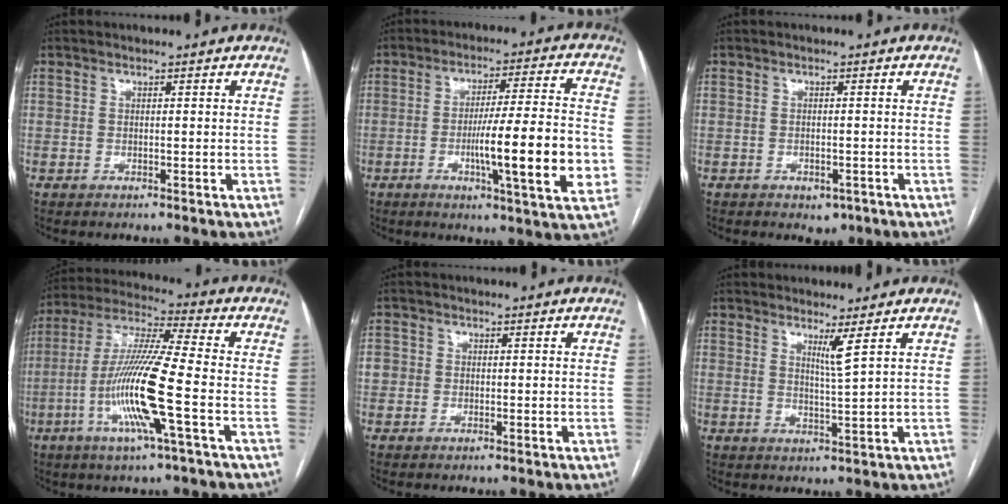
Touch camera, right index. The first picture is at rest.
{"total": 15.4, "force": [-3.3, 0.5, 15.0], "torque": [-0.223, -0.007, -0.052]}
{"total": 2.1, "force": [-1.1, 1.5, 0.9], "torque": [-0.004, 0.003, -0.006]}
{"total": 14.7, "force": [-4.3, -0.2, 14.1], "torque": [-0.286, -0.008, -0.089]}
{"total": 2.2, "force": [0.0, 2.1, 0.5], "torque": [-0.005, 0.010, 0.002]}
{"total": 2.8, "force": [1.7, -0.9, 2.1], "torque": [-0.038, -0.018, 0.034]}